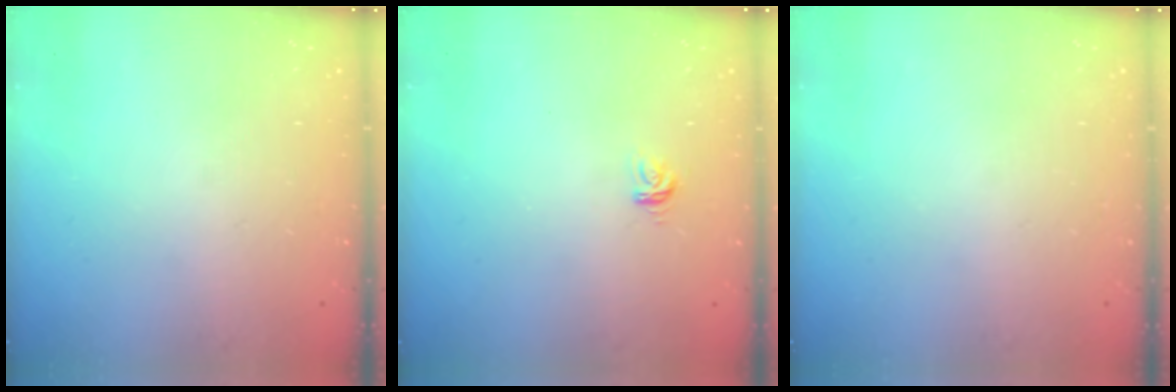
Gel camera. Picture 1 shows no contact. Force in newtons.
{"total": 3.6, "press": 3.6, "slide": 0.3}
{"total": 0.0}